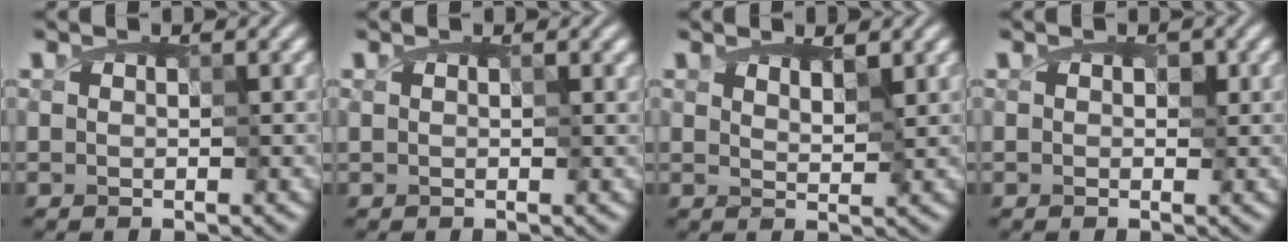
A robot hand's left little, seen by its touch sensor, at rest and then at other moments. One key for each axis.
{"total": 0.0}
{"total": 1.7, "fx": 0.9, "fy": 0.8, "fz": 1.1, "tx": -0.022, "ty": 0.002, "tz": 0.008}
{"total": 1.6, "fx": 0.5, "fy": 1.2, "fz": 0.8, "tx": -0.023, "ty": 0.005, "tz": 0.008}